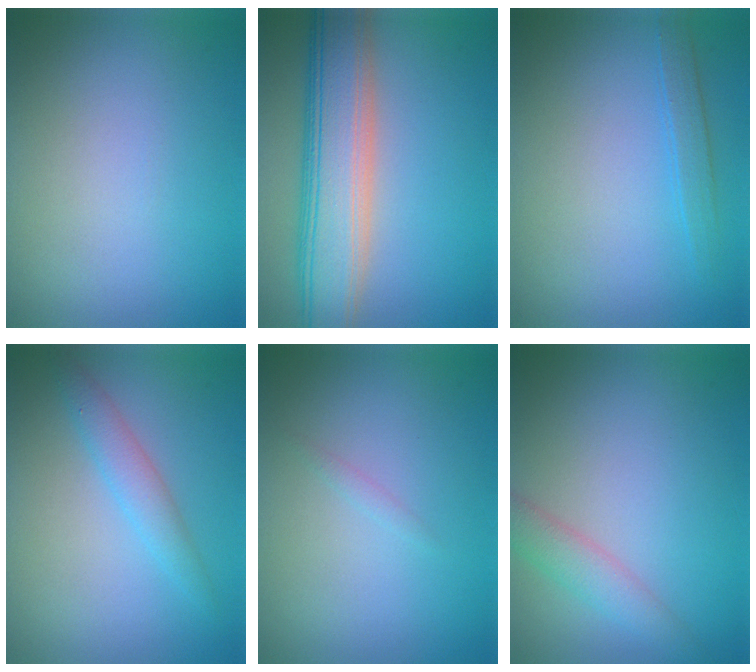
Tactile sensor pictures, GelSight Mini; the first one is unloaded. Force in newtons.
{"total": 8.4, "press": 8.4, "slide": 0.5}
{"total": 1.5, "press": 1.5, "slide": 0.0}
{"total": 2.3, "press": 2.3, "slide": 0.1}
{"total": 0.5, "press": 0.5, "slide": 0.0}
{"total": 2.5, "press": 2.5, "slide": 0.1}